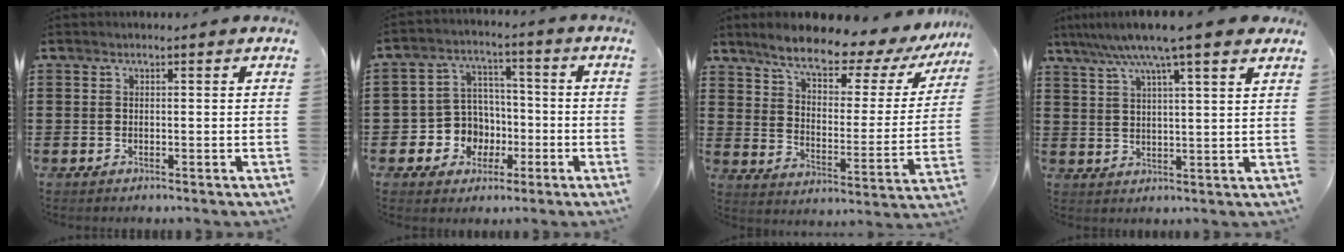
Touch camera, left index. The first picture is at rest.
{"total": 7.1, "force": [-2.0, 6.6, 1.6], "torque": [-0.057, 0.017, -0.031]}
{"total": 9.0, "force": [7.3, 1.9, 4.8], "torque": [-0.102, -0.047, 0.115]}
{"total": 8.7, "force": [6.8, 0.1, 5.5], "torque": [-0.124, -0.018, 0.117]}